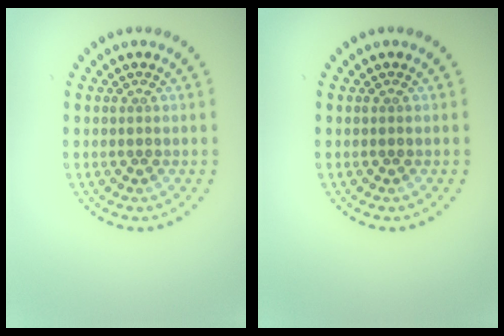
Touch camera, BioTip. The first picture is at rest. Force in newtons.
{"total": 0.0}